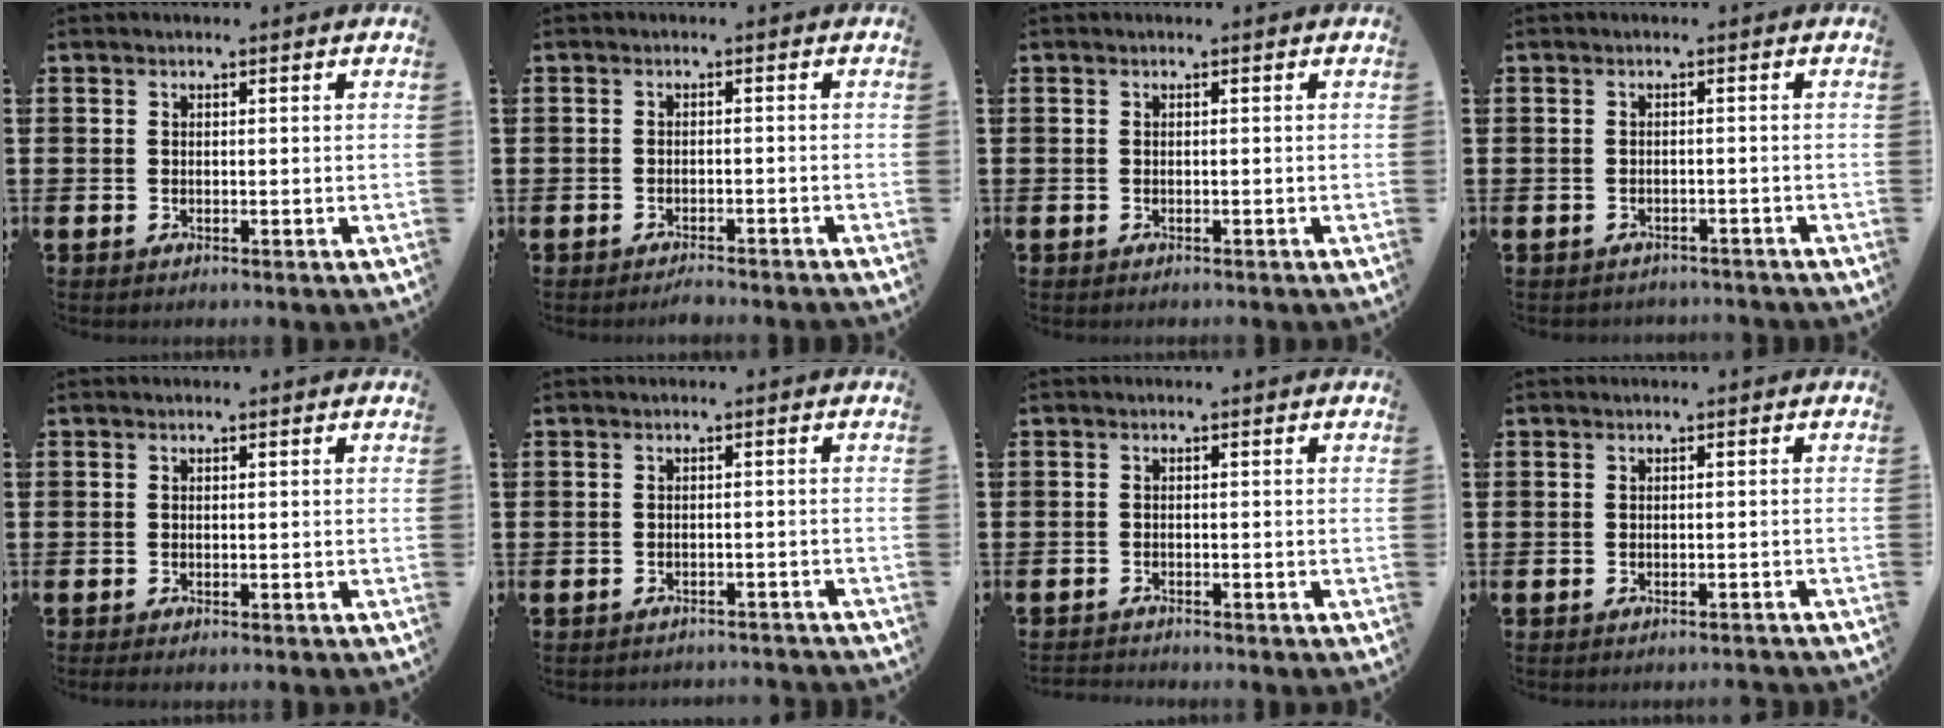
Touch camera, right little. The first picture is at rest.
{"total": 1.3, "force": [-1.3, -0.1, 0.2], "torque": [-0.005, 0.001, -0.025]}
{"total": 0.0}
{"total": 0.9, "force": [-0.9, 0.2, -0.1], "torque": [-0.002, 0.002, -0.019]}
{"total": 0.0}
{"total": 1.0, "force": [-1.0, 0.0, -0.1], "torque": [-0.001, 0.004, -0.021]}
{"total": 1.0, "force": [-1.0, 0.0, -0.1], "torque": [-0.001, 0.000, -0.020]}
{"total": 0.6, "force": [-0.6, -0.1, 0.1], "torque": [-0.002, 0.000, -0.013]}